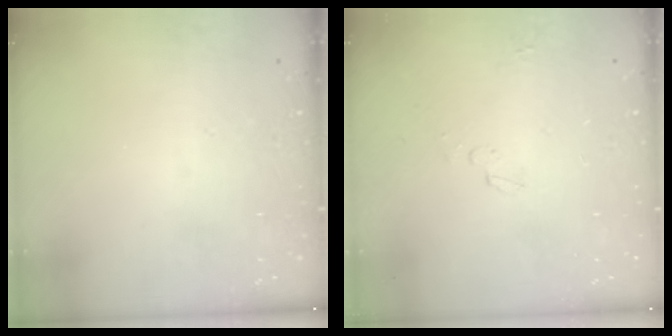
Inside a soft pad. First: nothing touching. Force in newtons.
{"total": 3.4, "press": 3.2, "slide": 1.2}